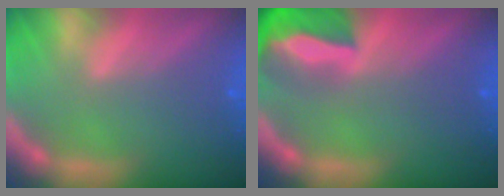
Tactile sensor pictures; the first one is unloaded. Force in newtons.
{"total": 9.4}